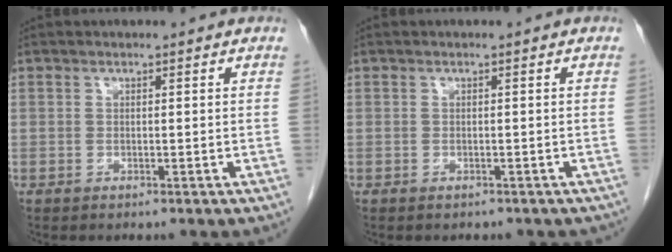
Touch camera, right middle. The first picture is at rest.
{"total": 3.9, "force": [-3.2, 1.8, 1.2], "torque": [-0.014, 0.000, -0.032]}